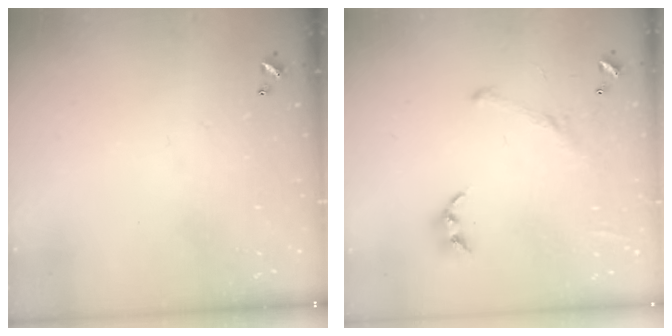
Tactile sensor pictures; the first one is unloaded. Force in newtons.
{"total": 2.3, "press": 2.1, "slide": 1.0}